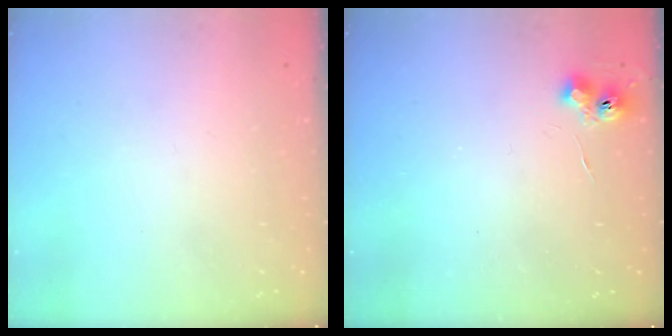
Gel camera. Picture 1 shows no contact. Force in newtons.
{"total": 6.3, "press": 6.3, "slide": 0.7}